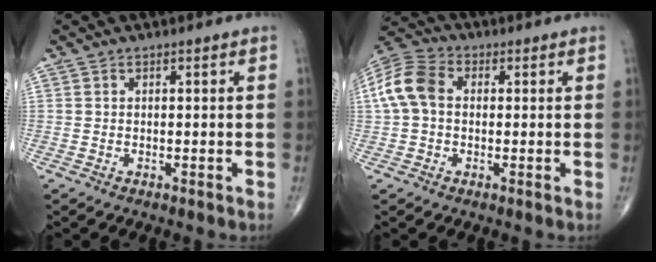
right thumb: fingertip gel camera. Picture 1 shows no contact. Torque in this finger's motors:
{"motor_torque": [-0.28, 0.41, 0.17, -0.13, 0.06]}